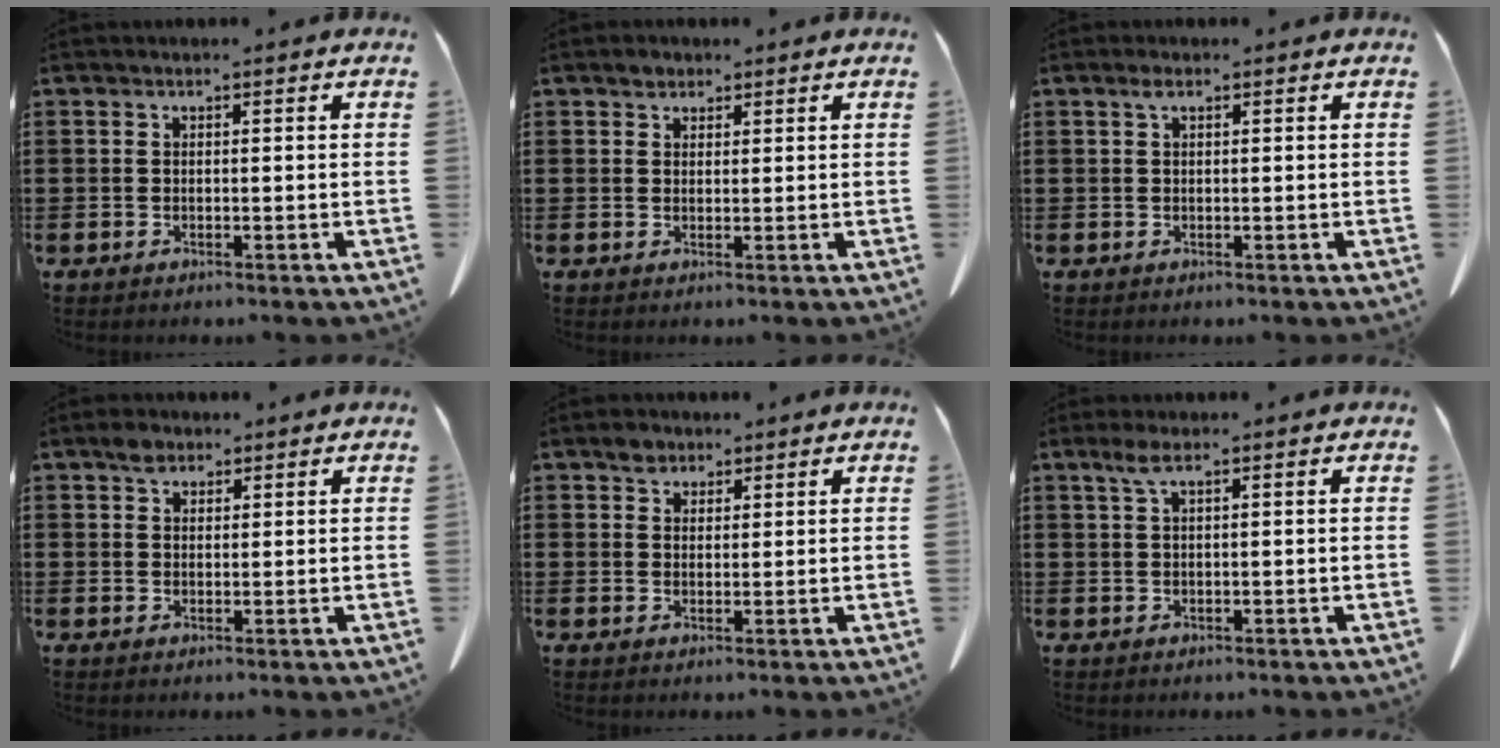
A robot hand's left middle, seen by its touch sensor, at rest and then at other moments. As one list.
[{"total": 1.5, "force": [1.2, 0.9, 0.3], "torque": [-0.001, 0.001, 0.022]}, {"total": 1.2, "force": [0.5, 0.4, 1.0], "torque": [-0.021, 0.005, 0.008]}, {"total": 2.4, "force": [1.7, 1.4, 0.9], "torque": [-0.022, 0.005, 0.031]}, {"total": 2.6, "force": [2.0, 1.6, 0.7], "torque": [-0.011, 0.003, 0.036]}, {"total": 2.2, "force": [1.0, 0.4, 1.9], "torque": [-0.041, 0.003, 0.017]}]